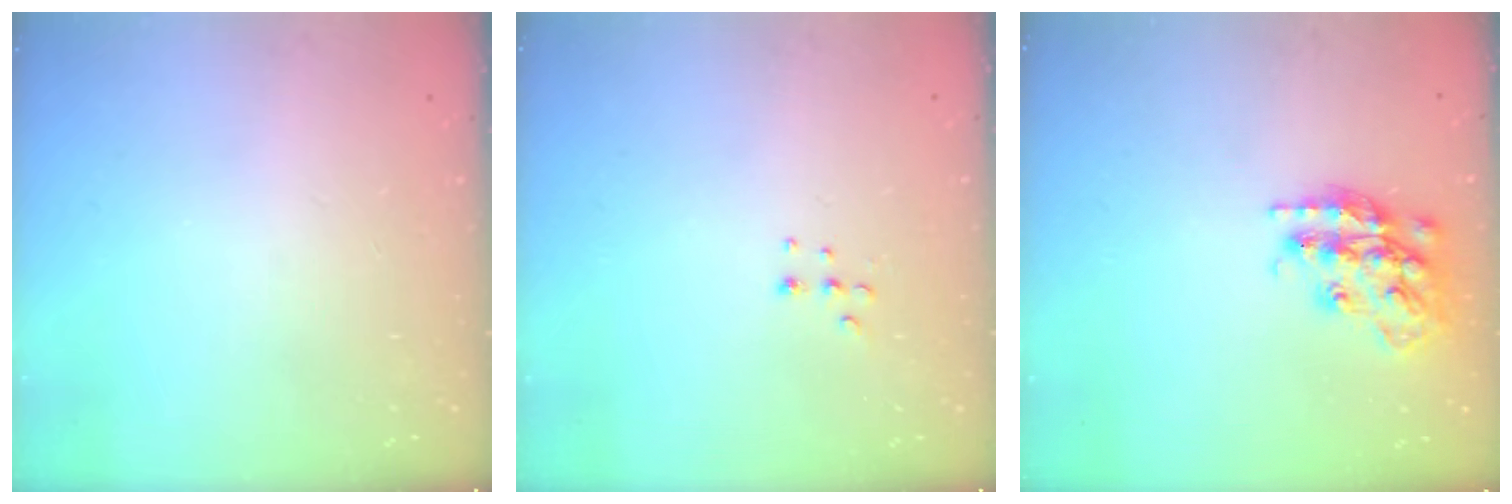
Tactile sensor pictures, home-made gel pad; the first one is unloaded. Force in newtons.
{"total": 4.4, "press": 4.4, "slide": 0.3}
{"total": 16.6, "press": 16.6, "slide": 1.1}